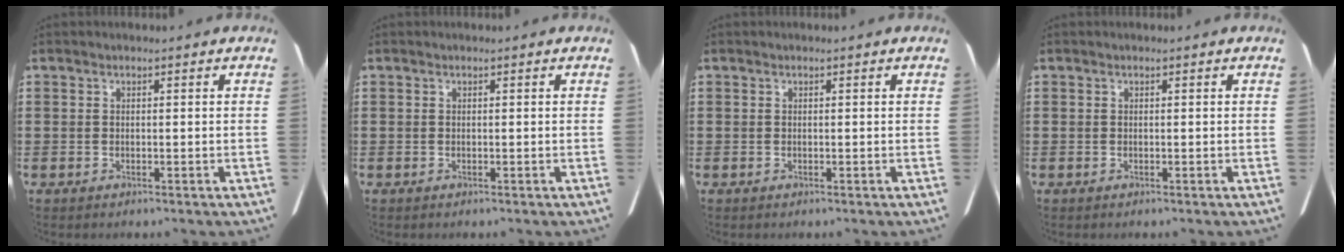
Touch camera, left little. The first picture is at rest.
{"total": 0.0}
{"total": 0.0}
{"total": 0.0}